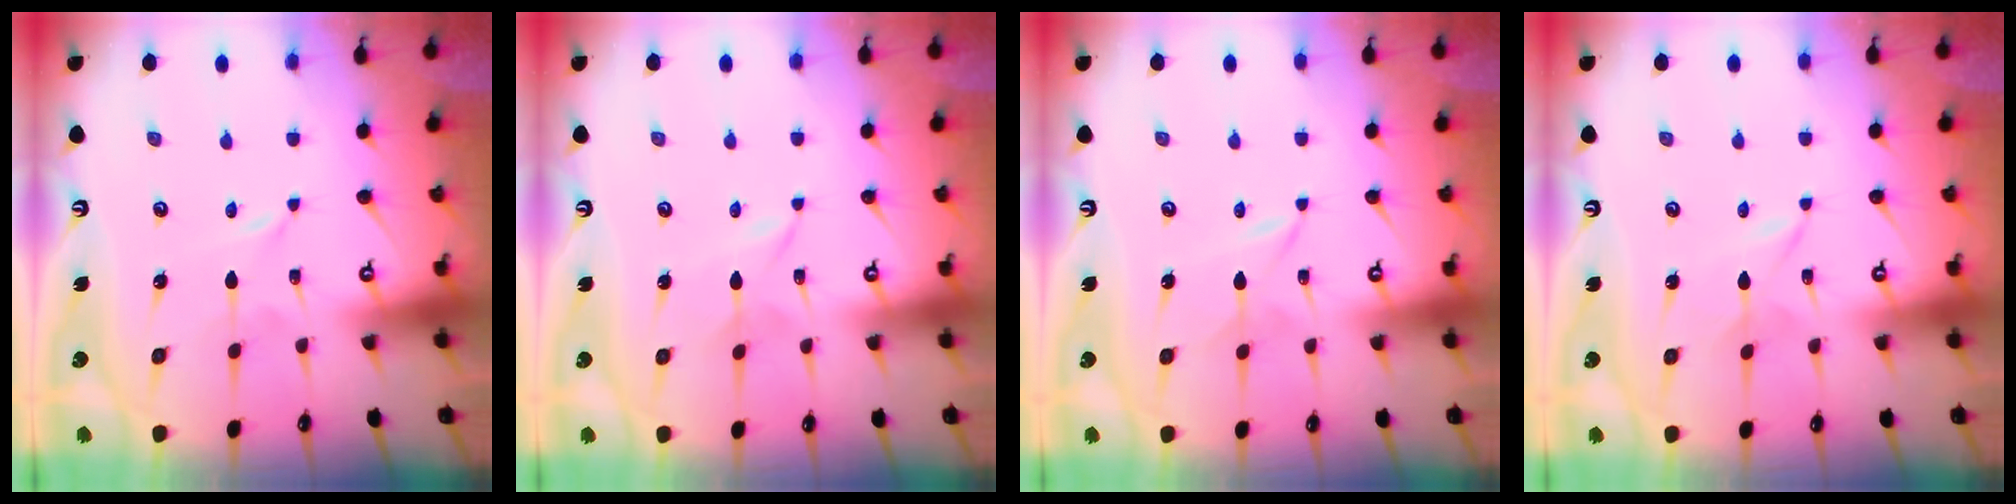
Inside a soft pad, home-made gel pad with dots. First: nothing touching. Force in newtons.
{"total": 1.6, "press": 1.6, "slide": 0.2}
{"total": 2.5, "press": 2.4, "slide": 0.4}
{"total": 1.7, "press": 1.7, "slide": 0.2}